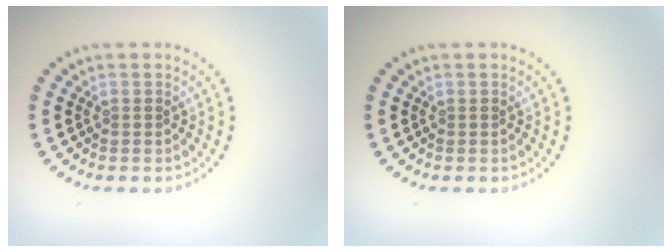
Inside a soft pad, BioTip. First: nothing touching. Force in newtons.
{"total": 0.0}